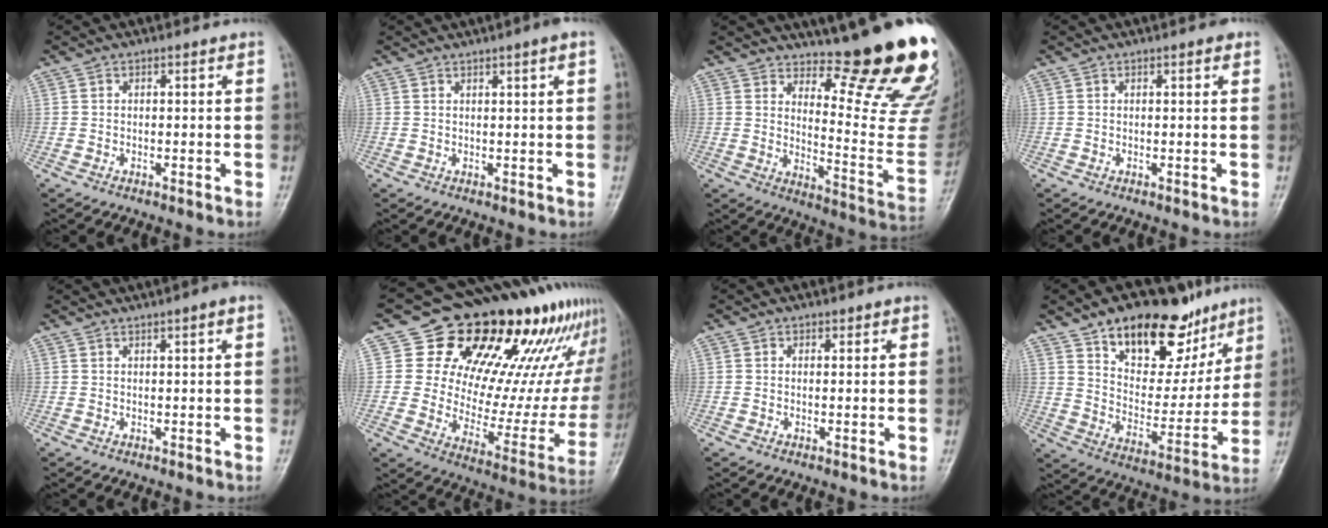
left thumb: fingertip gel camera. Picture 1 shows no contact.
{"total": 2.9, "force": [1.8, -0.1, 2.3], "torque": [-0.036, 0.006, 0.028]}
{"total": 21.7, "force": [17.1, 3.6, 12.9], "torque": [-0.143, -0.178, 0.228]}
{"total": 1.1, "force": [0.7, 0.3, 0.9], "torque": [-0.011, 0.000, 0.005]}
{"total": 3.1, "force": [1.9, 0.1, 2.4], "torque": [-0.038, 0.011, 0.030]}
{"total": 27.9, "force": [16.4, 13.8, 17.8], "torque": [-0.199, -0.053, 0.237]}
{"total": 1.0, "force": [0.7, 0.6, 0.3], "torque": [0.009, -0.003, 0.006]}
{"total": 22.2, "force": [13.9, 11.5, 12.9], "torque": [-0.135, -0.062, 0.222]}